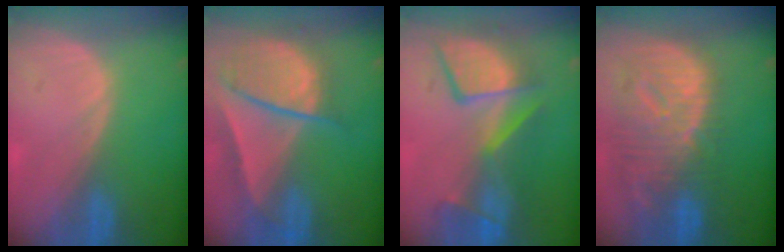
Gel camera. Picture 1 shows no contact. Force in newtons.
{"total": 9.5, "press": 8.2, "slide": 4.8}
{"total": 10.2, "press": 9.8, "slide": 2.9}
{"total": 12.4, "press": 10.7, "slide": 6.3}